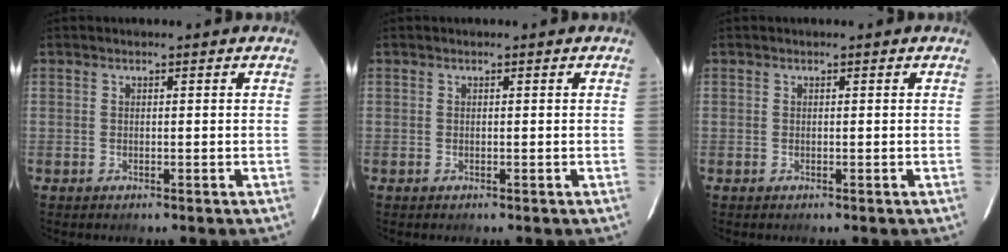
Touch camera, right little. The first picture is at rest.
{"total": 0.0}
{"total": 0.0}